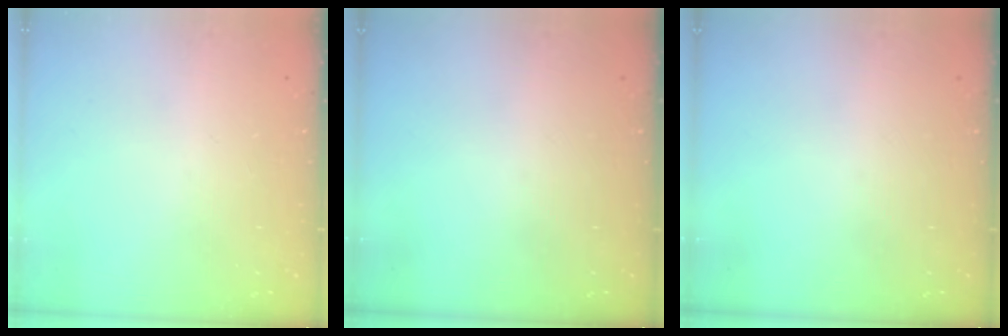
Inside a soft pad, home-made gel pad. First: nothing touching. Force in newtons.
{"total": 0.0}
{"total": 0.0}